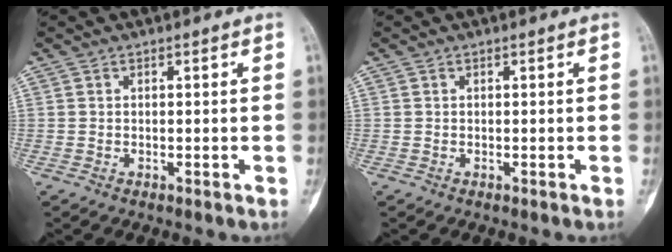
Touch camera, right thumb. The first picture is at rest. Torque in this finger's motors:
{"motor_torque": [0.13, 0.16, 0.05, -0.04, 0.02]}